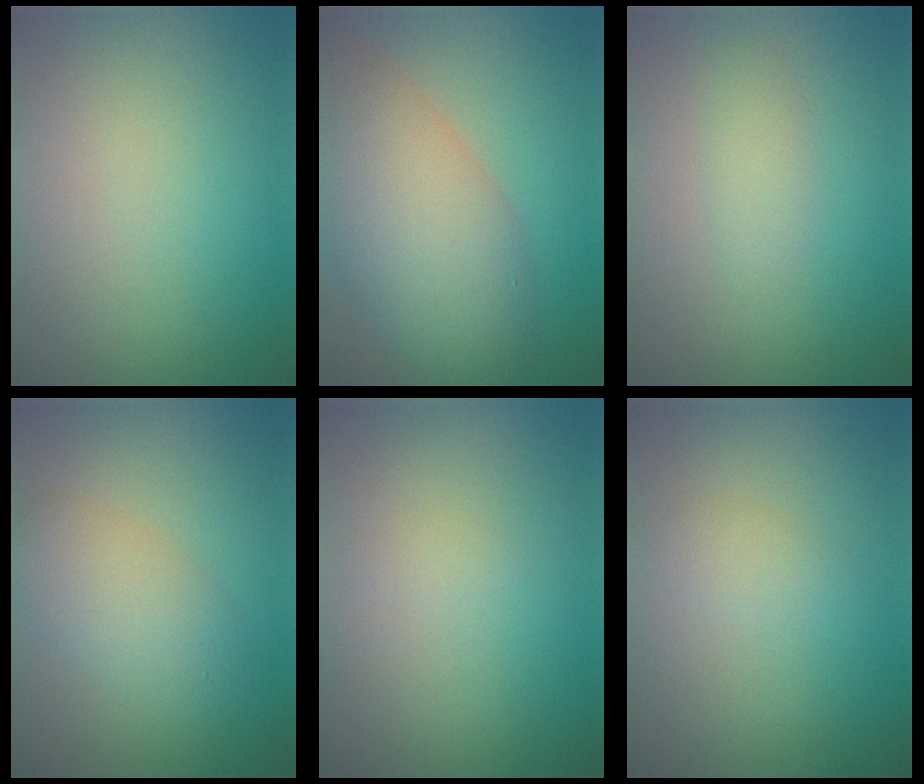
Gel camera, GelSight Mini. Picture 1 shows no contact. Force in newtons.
{"total": 8.9, "press": 8.8, "slide": 0.7}
{"total": 1.4, "press": 1.4, "slide": 0.1}
{"total": 3.7, "press": 3.7, "slide": 0.1}
{"total": 0.7, "press": 0.7, "slide": 0.0}
{"total": 1.4, "press": 1.4, "slide": 0.1}